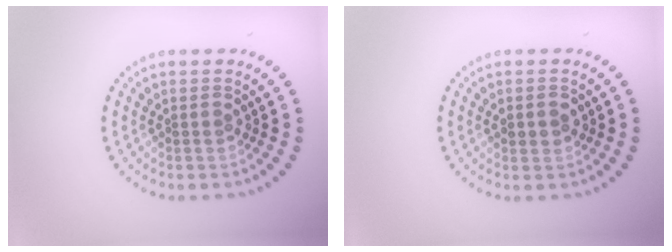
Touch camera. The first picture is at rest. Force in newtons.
{"total": 1.5, "press": 1.5, "slide": 0.3}